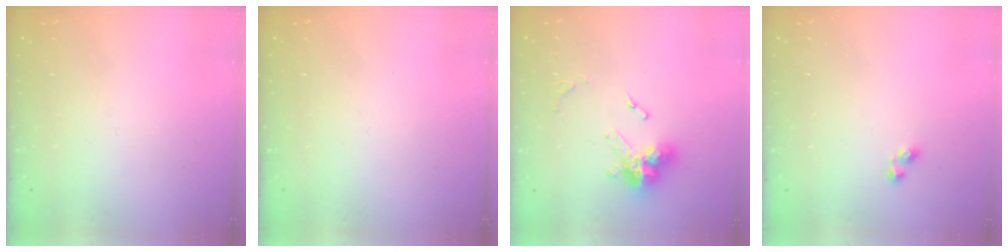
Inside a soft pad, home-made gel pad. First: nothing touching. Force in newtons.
{"total": 0.0}
{"total": 12.8, "press": 12.7, "slide": 1.4}
{"total": 2.2, "press": 1.9, "slide": 1.1}